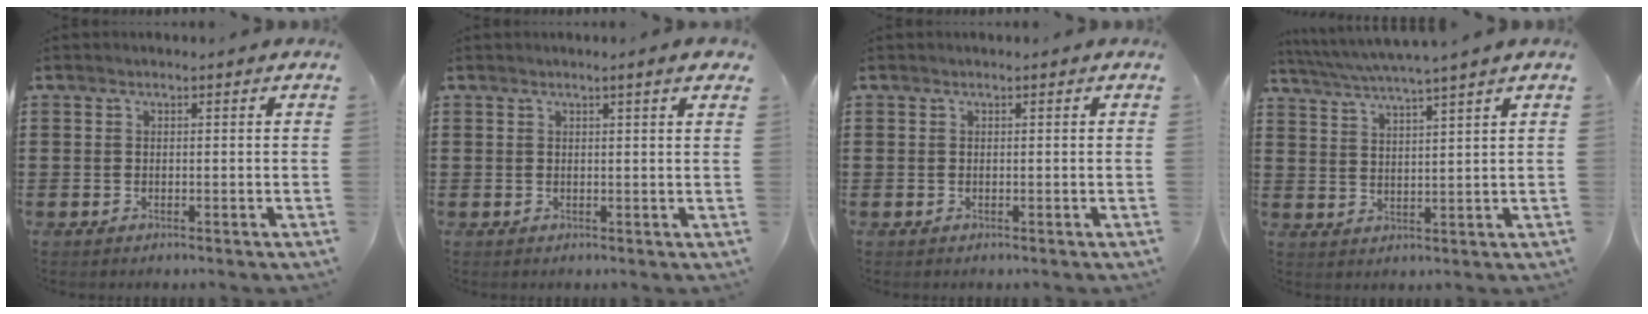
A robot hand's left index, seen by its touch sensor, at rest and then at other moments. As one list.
[{"total": 2.2, "force": [1.3, 0.0, 1.8], "torque": [-0.035, 0.000, 0.023]}, {"total": 0.0}, {"total": 3.5, "force": [3.1, -0.8, 1.3], "torque": [-0.039, -0.021, 0.051]}]